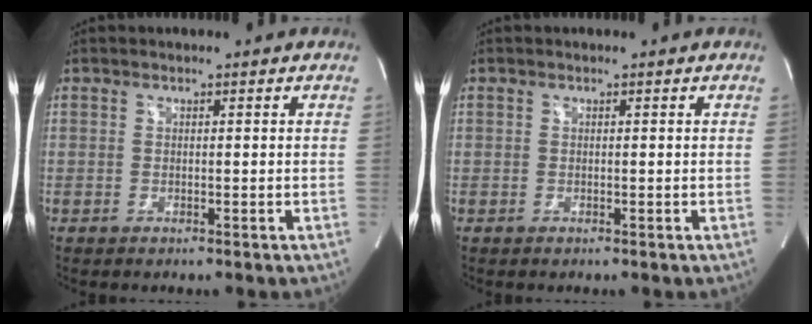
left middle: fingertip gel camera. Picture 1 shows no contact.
{"total": 0.0}